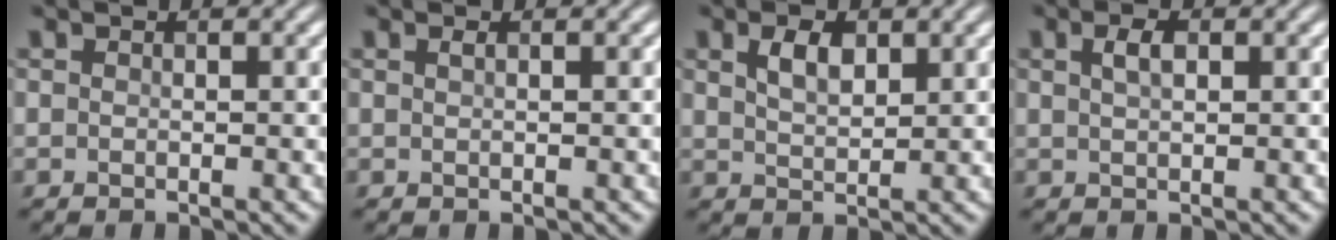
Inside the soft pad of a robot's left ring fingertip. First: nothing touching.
{"total": 0.6, "force": [0.2, 0.2, 0.5], "torque": [-0.007, 0.004, 0.004]}
{"total": 2.6, "force": [1.2, 1.3, 1.9], "torque": [-0.040, 0.002, 0.026]}
{"total": 1.7, "force": [0.6, 0.8, 1.4], "torque": [-0.029, 0.003, 0.012]}